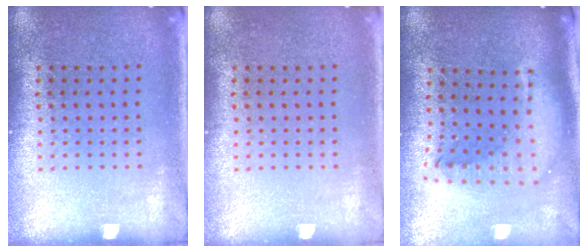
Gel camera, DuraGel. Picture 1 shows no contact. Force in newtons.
{"total": 0.0}
{"total": 2.2, "press": 1.7, "slide": 1.4}